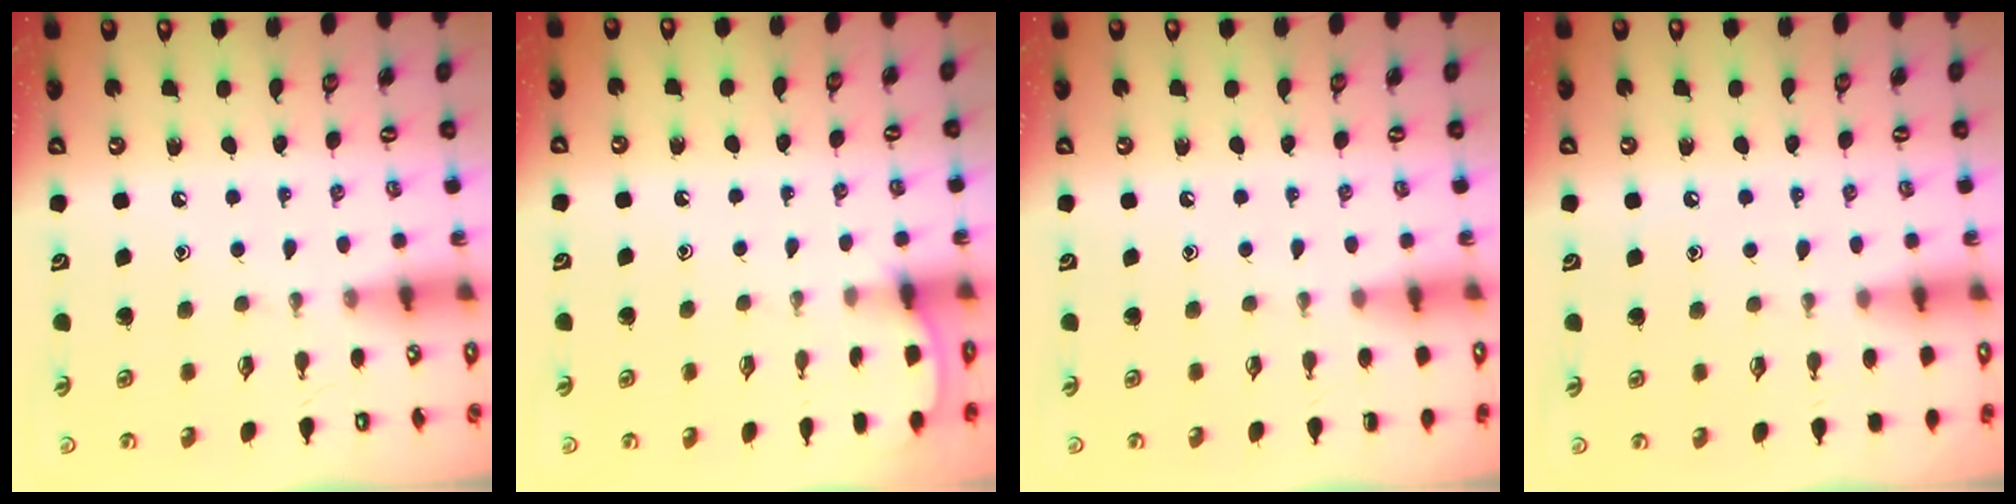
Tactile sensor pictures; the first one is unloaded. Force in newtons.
{"total": 2.1, "press": 2.1, "slide": 0.3}
{"total": 0.0}
{"total": 4.5, "press": 4.4, "slide": 0.7}